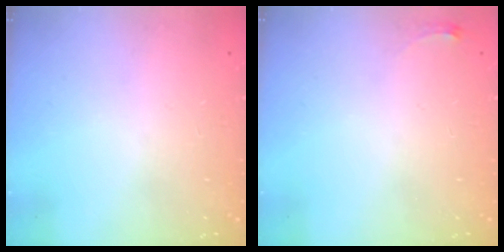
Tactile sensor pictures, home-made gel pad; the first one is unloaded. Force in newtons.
{"total": 2.8, "press": 2.8, "slide": 0.4}